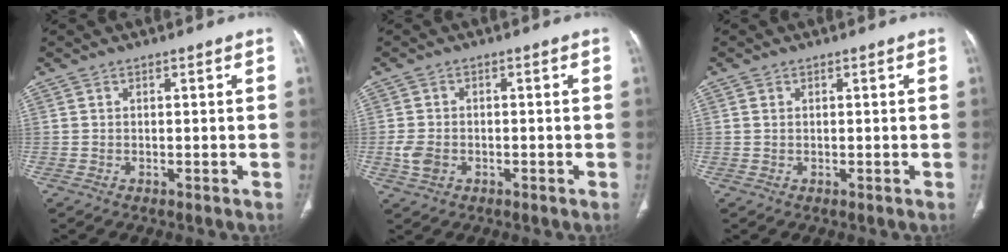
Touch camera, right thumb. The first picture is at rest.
{"total": 3.7, "force": [-1.1, 2.8, 2.2], "torque": [-0.049, 0.005, -0.018]}
{"total": 0.8, "force": [0.3, 0.6, 0.5], "torque": [-0.009, 0.000, 0.007]}